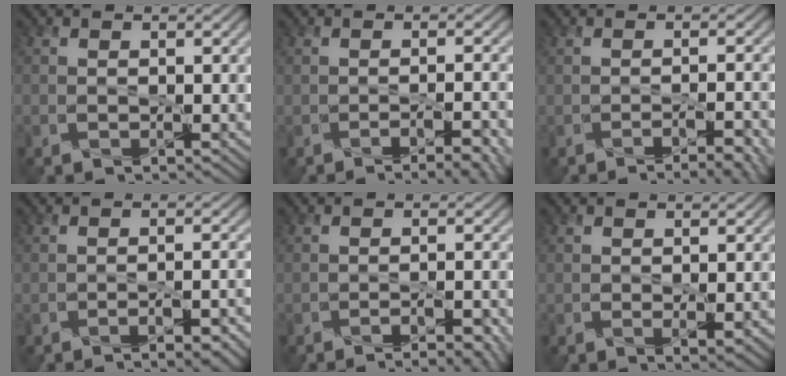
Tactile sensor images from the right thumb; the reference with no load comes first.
{"total": 5.1, "force": [-3.0, 1.3, 3.9], "torque": [-0.049, 0.002, -0.035]}
{"total": 4.6, "force": [-2.9, 1.1, 3.5], "torque": [-0.043, 0.003, -0.035]}
{"total": 3.5, "force": [-1.8, 1.0, 2.8], "torque": [-0.042, 0.003, -0.022]}
{"total": 3.7, "force": [-2.4, 0.8, 2.7], "torque": [-0.038, 0.006, -0.028]}
{"total": 1.9, "force": [0.0, 0.7, 1.8], "torque": [-0.035, -0.006, 0.007]}